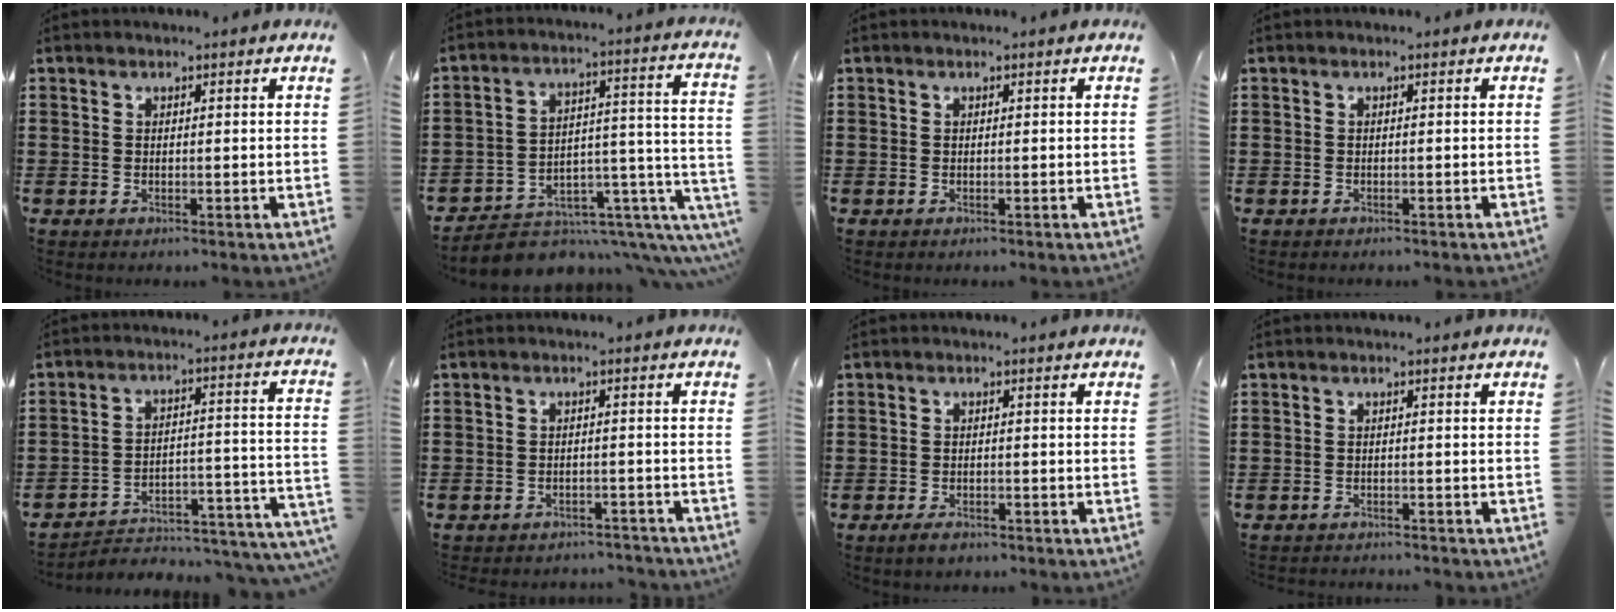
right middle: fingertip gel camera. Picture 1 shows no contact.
{"total": 6.6, "force": [-5.4, 2.7, 2.6], "torque": [-0.040, -0.005, -0.093]}
{"total": 0.0}
{"total": 0.0}
{"total": 2.6, "force": [-2.3, 0.9, 0.7], "torque": [-0.023, -0.017, -0.055]}
{"total": 2.4, "force": [-2.4, 0.1, -0.2], "torque": [-0.003, -0.001, -0.052]}
{"total": 1.7, "force": [-1.2, 0.6, 1.0], "torque": [-0.027, -0.005, -0.024]}
{"total": 1.2, "force": [-1.2, -0.1, -0.1], "torque": [-0.005, 0.000, -0.025]}